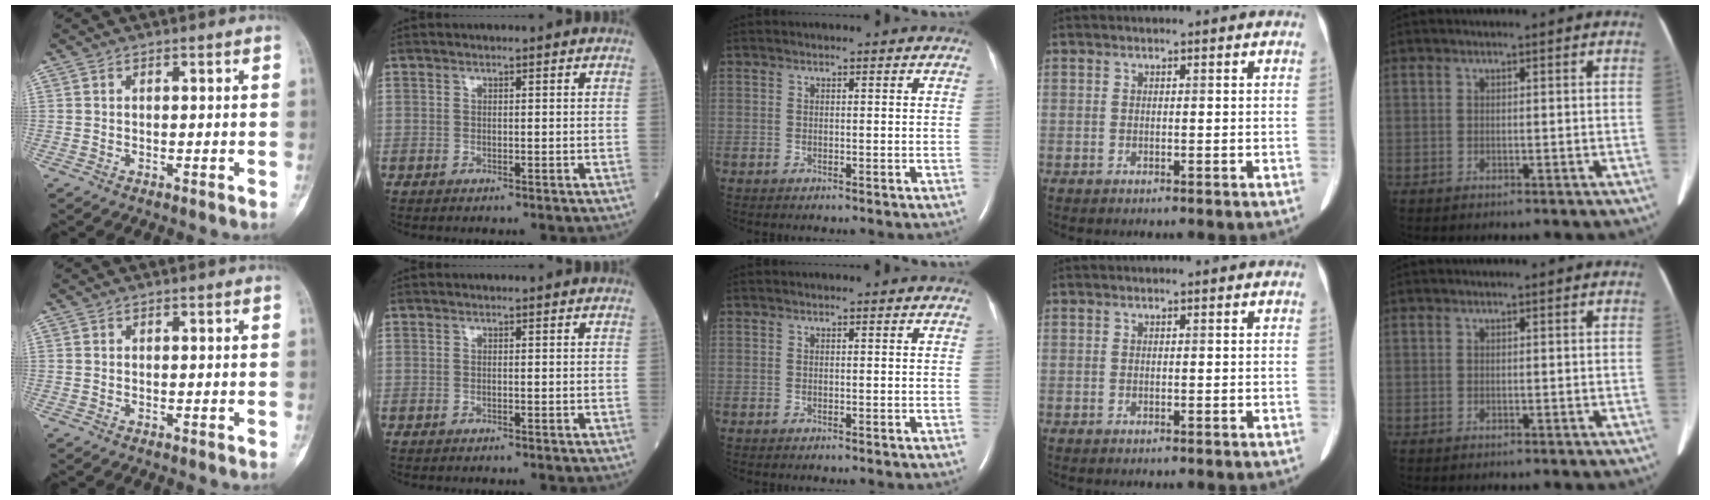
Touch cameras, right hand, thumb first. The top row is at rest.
{}